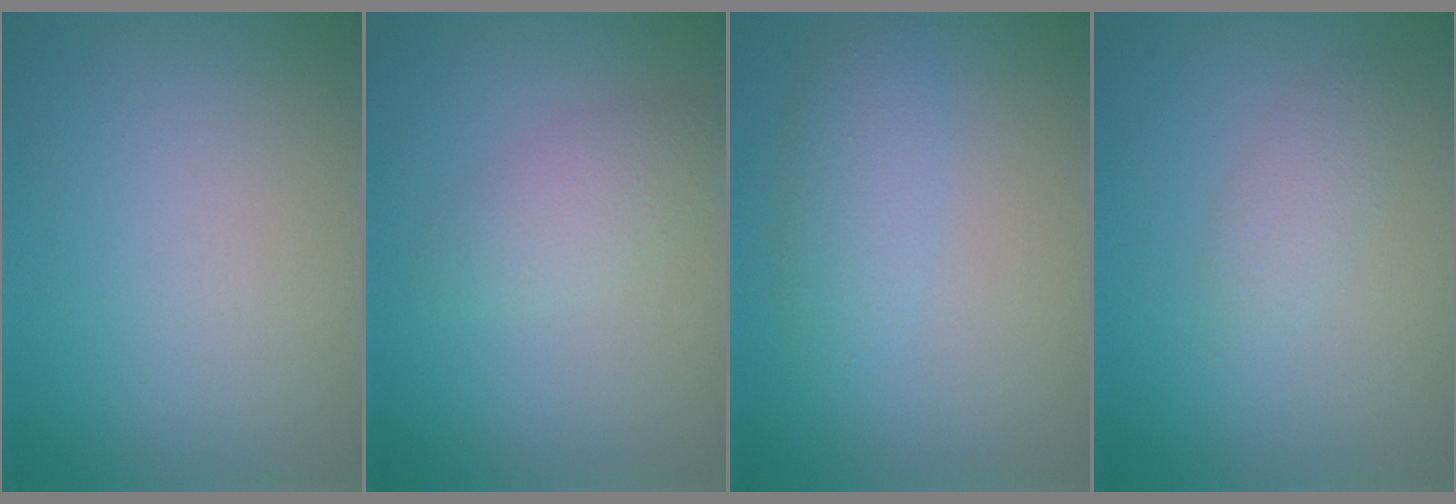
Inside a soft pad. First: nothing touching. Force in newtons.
{"total": 2.4, "press": 2.4, "slide": 0.1}
{"total": 2.4, "press": 2.4, "slide": 0.2}
{"total": 1.7, "press": 1.6, "slide": 0.1}